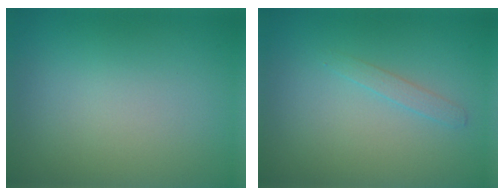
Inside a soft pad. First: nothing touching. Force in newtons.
{"total": 1.0, "press": 1.0, "slide": 0.1}